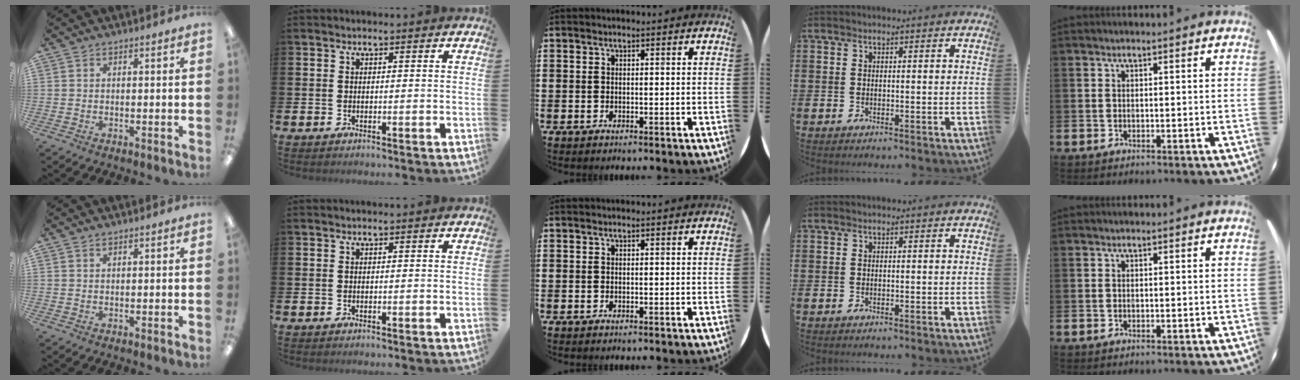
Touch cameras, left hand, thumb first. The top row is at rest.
{"thumb": {"total": 0.8, "force": [0.6, 0.2, 0.4], "torque": [-0.008, 0.001, 0.011]}}